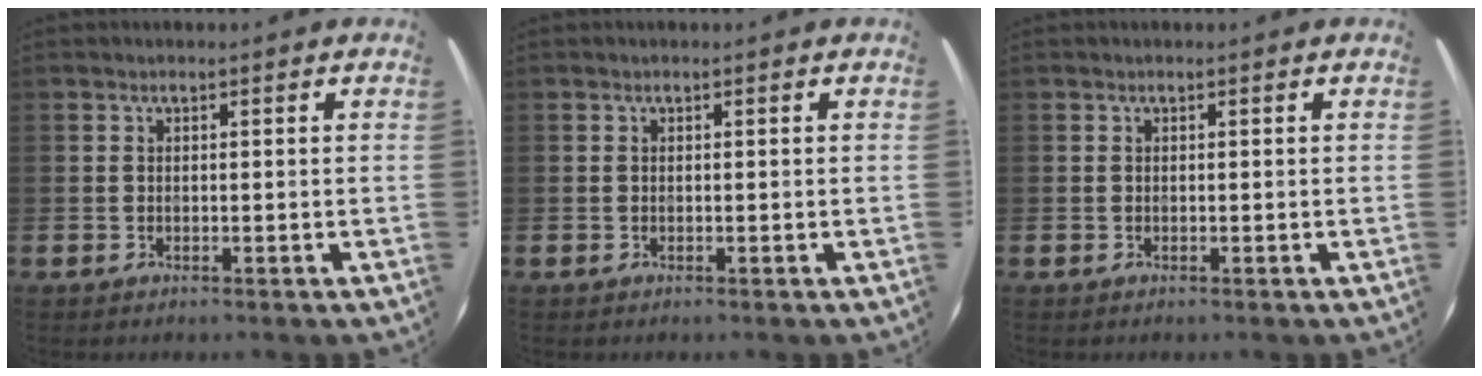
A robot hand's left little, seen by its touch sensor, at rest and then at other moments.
{"total": 0.0}
{"total": 0.0}